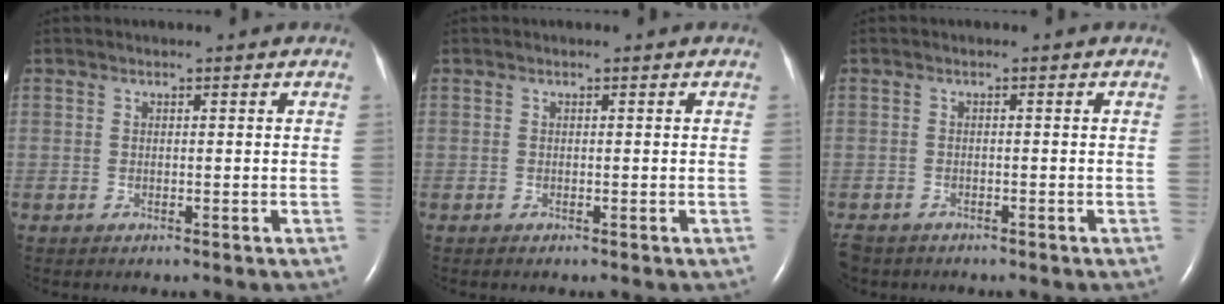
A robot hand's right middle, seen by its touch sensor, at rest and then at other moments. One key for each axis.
{"total": 0.0}
{"total": 5.0, "fx": -3.8, "fy": 3.0, "fz": 1.2, "tx": -0.031, "ty": -0.005, "tz": -0.062}